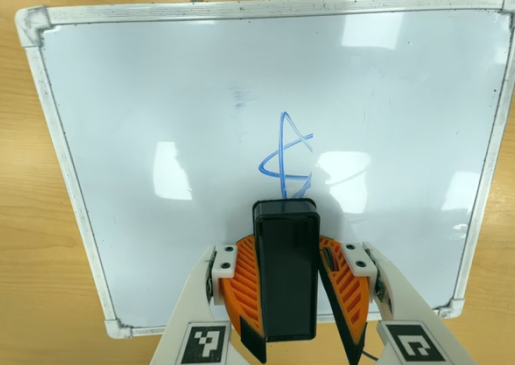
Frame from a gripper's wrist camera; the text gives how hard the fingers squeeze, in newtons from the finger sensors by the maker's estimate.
{"total": 7.0, "left": 7.6, "right": 6.3}